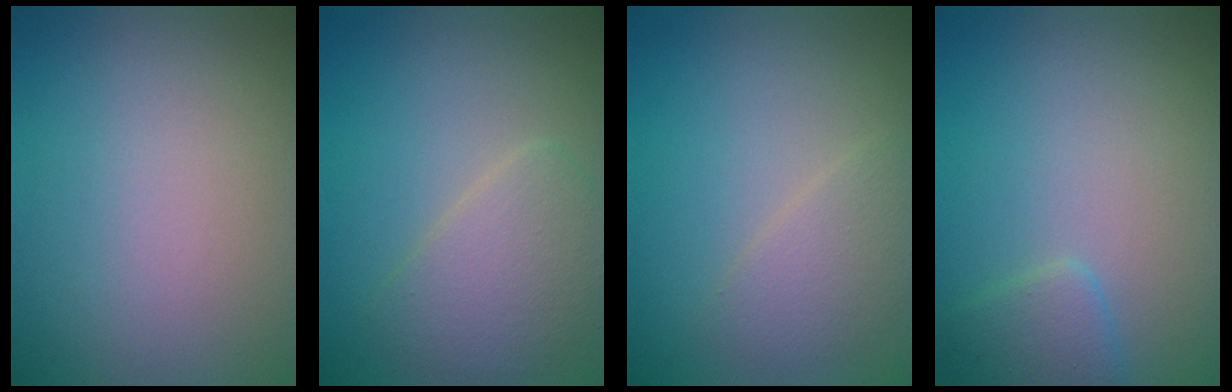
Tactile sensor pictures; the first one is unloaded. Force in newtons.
{"total": 3.6, "press": 3.6, "slide": 0.3}
{"total": 2.2, "press": 2.2, "slide": 0.1}
{"total": 1.9, "press": 1.9, "slide": 0.1}